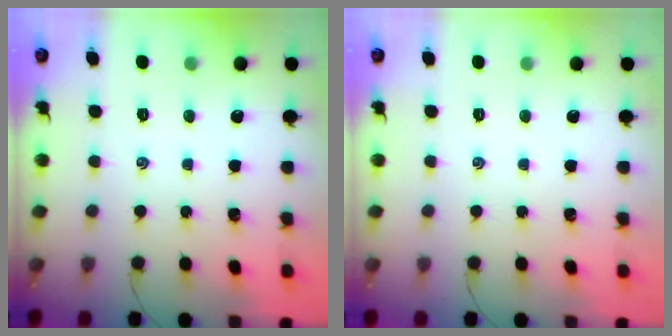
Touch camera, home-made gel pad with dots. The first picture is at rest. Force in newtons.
{"total": 0.0}